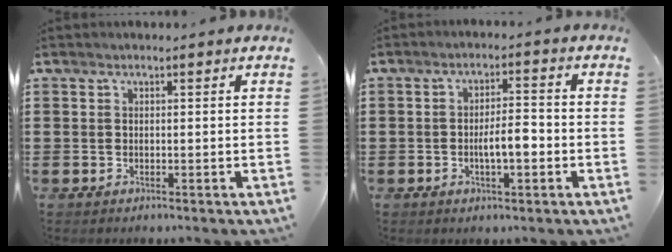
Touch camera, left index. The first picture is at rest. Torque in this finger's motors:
{"motor_torque": [0.50, 0.42, 0.52, 0.07]}